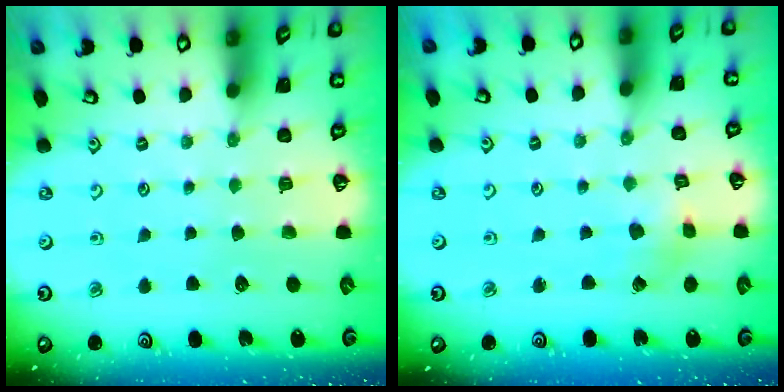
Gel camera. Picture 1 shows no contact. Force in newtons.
{"total": 1.5, "press": 1.5, "slide": 0.2}